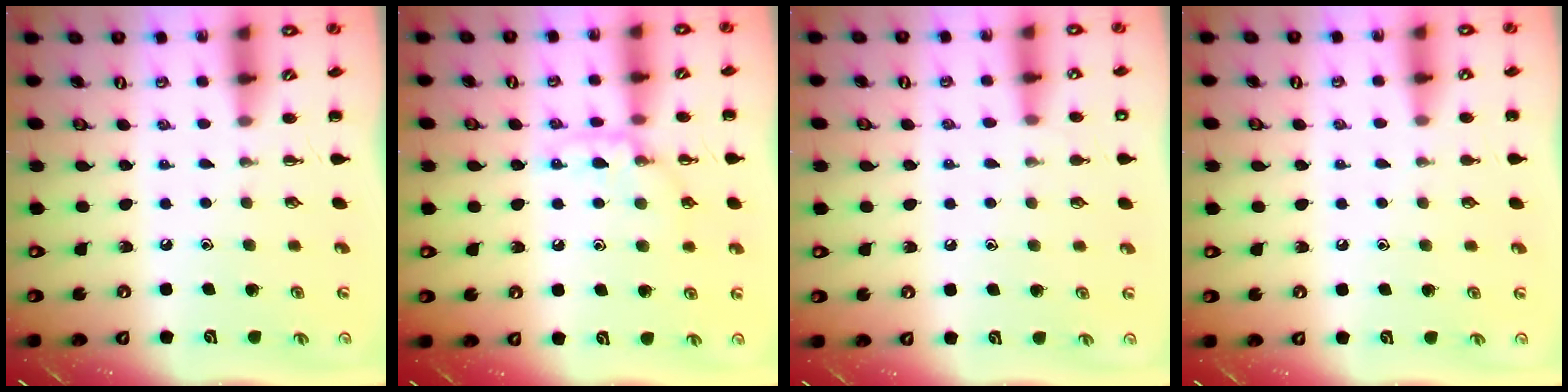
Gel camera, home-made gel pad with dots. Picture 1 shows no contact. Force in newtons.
{"total": 10.3, "press": 10.3, "slide": 0.9}
{"total": 5.9, "press": 5.6, "slide": 1.8}
{"total": 3.1, "press": 3.0, "slide": 1.0}